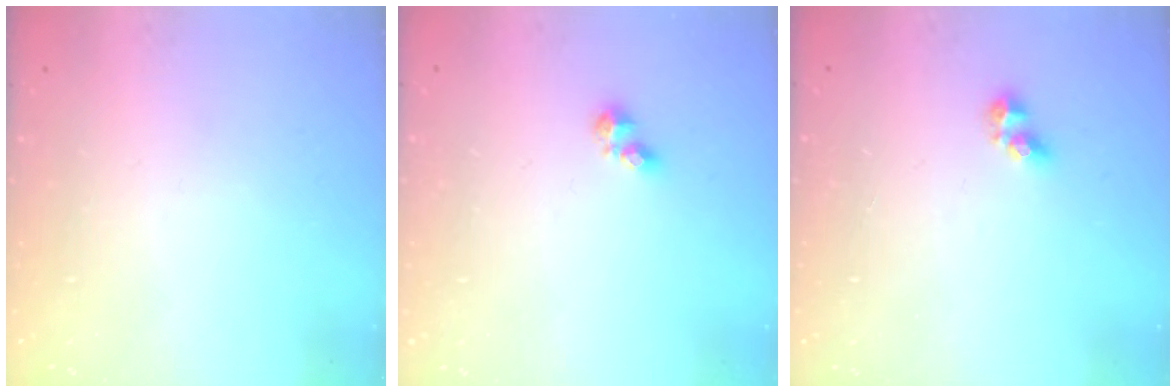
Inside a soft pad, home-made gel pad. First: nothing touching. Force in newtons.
{"total": 4.5, "press": 4.5, "slide": 0.5}
{"total": 3.3, "press": 3.3, "slide": 0.2}